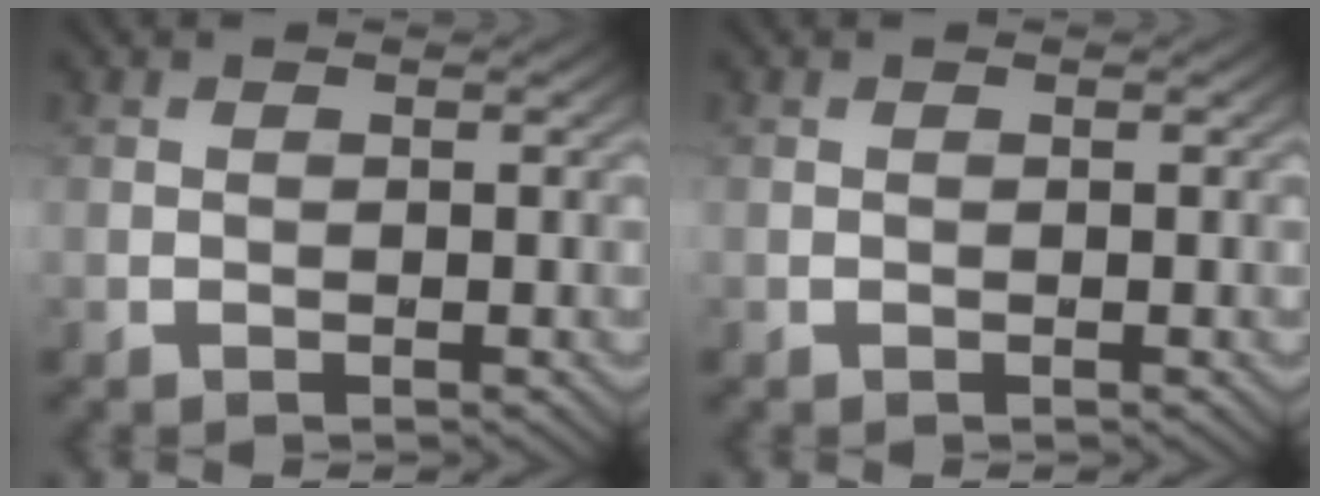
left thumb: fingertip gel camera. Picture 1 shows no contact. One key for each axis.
{"total": 0.0}